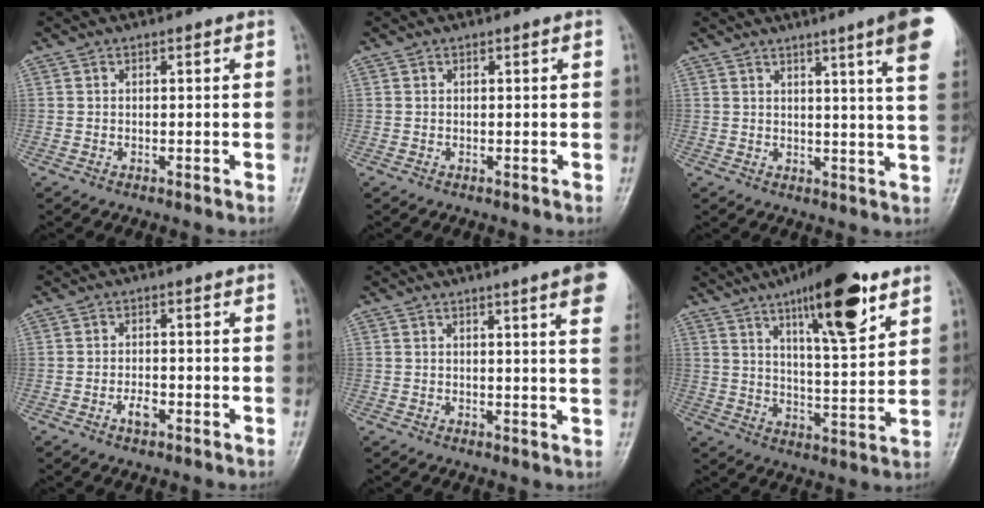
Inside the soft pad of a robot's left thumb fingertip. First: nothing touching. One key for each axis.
{"total": 0.0}
{"total": 12.7, "fx": 7.1, "fy": 0.0, "fz": 10.6, "tx": -0.130, "ty": -0.026, "tz": 0.074}
{"total": 2.4, "fx": -1.2, "fy": 1.2, "fz": 1.8, "tx": -0.031, "ty": 0.008, "tz": -0.021}
{"total": 9.5, "fx": 5.4, "fy": 0.5, "fz": 7.8, "tx": -0.086, "ty": -0.011, "tz": 0.053}
{"total": 17.2, "fx": 10.0, "fy": 4.4, "fz": 13.2, "tx": -0.180, "ty": -0.050, "tz": 0.159}